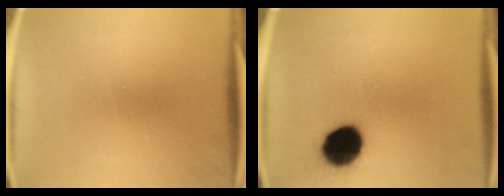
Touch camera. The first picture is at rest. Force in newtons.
{"total": 12.8}